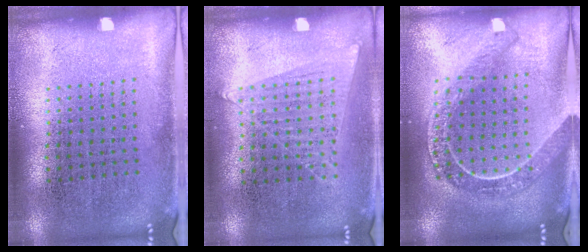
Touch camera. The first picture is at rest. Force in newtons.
{"total": 1.0, "press": 0.9, "slide": 0.4}
{"total": 2.2, "press": 1.9, "slide": 1.2}